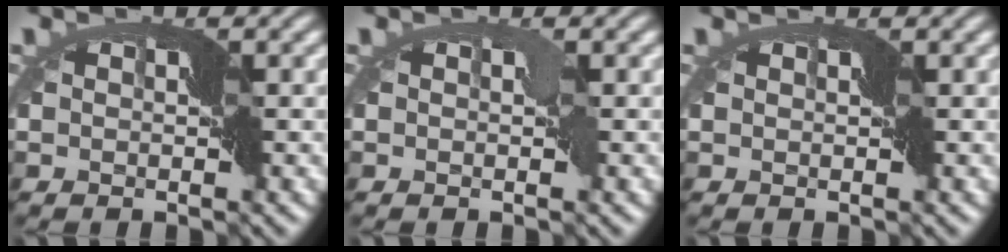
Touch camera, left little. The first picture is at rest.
{"total": 0.7, "force": [0.0, 0.5, 0.5], "torque": [-0.001, 0.002, -0.001]}
{"total": 0.8, "force": [0.4, 0.5, 0.4], "torque": [-0.007, 0.008, 0.011]}